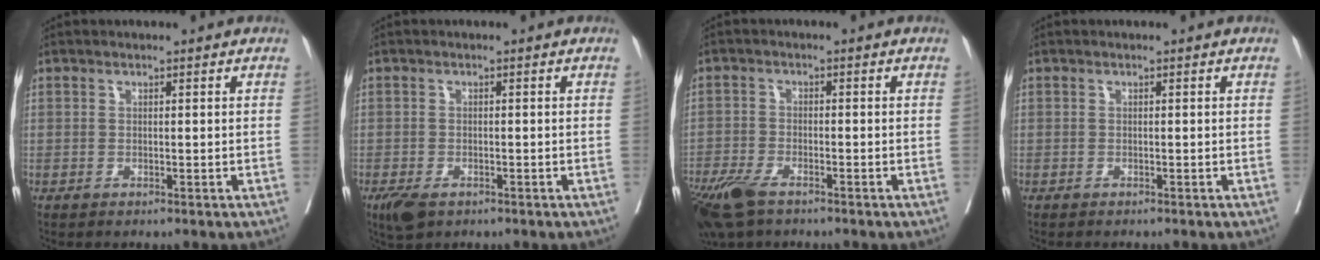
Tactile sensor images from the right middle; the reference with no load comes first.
{"total": 3.6, "force": [-2.2, 1.7, 2.3], "torque": [-0.047, -0.009, -0.034]}
{"total": 9.7, "force": [-6.9, 3.5, 5.8], "torque": [-0.120, -0.020, -0.122]}
{"total": 1.3, "force": [-1.2, 0.1, 0.5], "torque": [-0.006, 0.000, -0.016]}